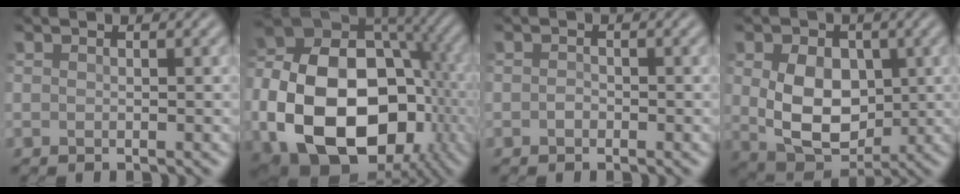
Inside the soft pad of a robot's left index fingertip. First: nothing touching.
{"total": 18.4, "force": [-4.8, 12.7, 12.4], "torque": [-0.222, -0.030, -0.076]}
{"total": 0.7, "force": [-0.3, 0.5, 0.3], "torque": [-0.007, -0.001, -0.007]}
{"total": 7.6, "force": [0.5, 5.5, 5.2], "torque": [-0.106, -0.014, 0.020]}